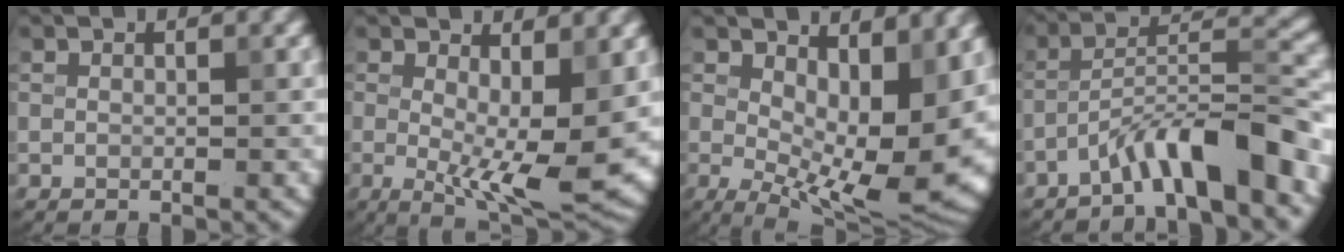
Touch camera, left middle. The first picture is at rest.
{"total": 8.8, "force": [-0.4, 2.9, 8.3], "torque": [-0.135, -0.023, -0.001]}
{"total": 13.4, "force": [1.5, 6.0, 11.9], "torque": [-0.150, -0.018, 0.038]}
{"total": 7.6, "force": [-4.9, 1.1, 5.7], "torque": [-0.099, 0.019, -0.085]}